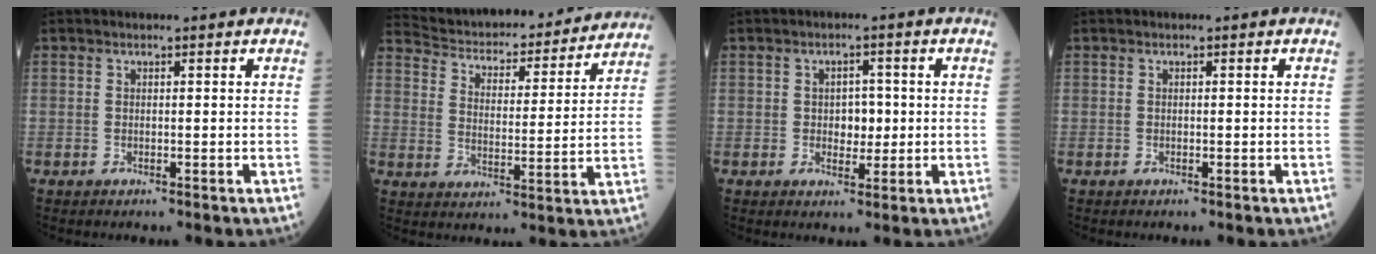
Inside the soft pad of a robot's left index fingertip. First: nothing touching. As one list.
[{"total": 20.9, "force": [19.7, 4.4, 5.6], "torque": [-0.085, -0.013, 0.262]}, {"total": 3.2, "force": [-0.2, 2.2, 2.3], "torque": [-0.027, 0.003, -0.002]}, {"total": 0.0}]